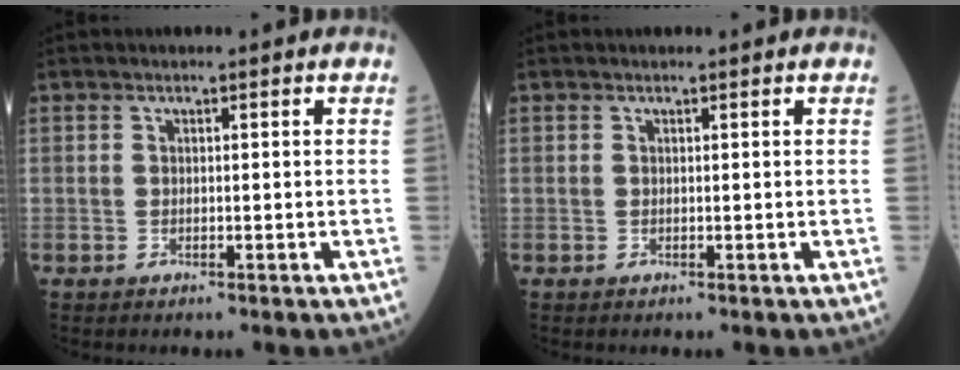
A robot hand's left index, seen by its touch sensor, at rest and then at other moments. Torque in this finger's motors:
{"motor_torque": [0.18, -0.07, -0.02, -0.01]}